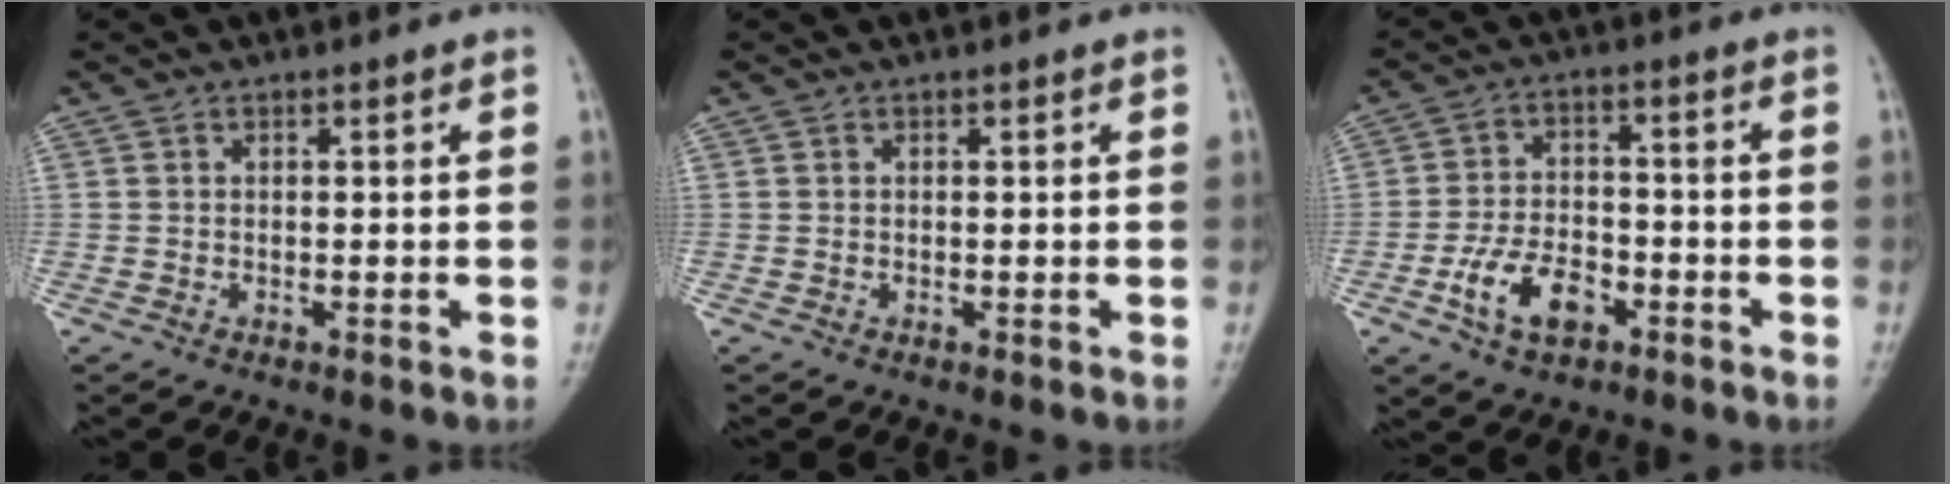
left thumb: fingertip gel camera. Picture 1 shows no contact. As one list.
[{"total": 0.0}, {"total": 9.1, "force": [-4.2, 5.3, 6.1], "torque": [-0.104, 0.025, -0.077]}]